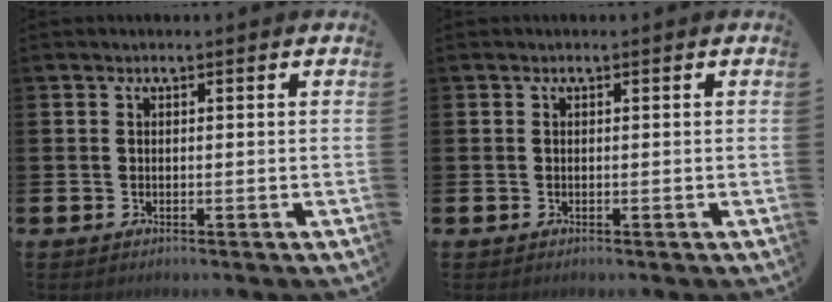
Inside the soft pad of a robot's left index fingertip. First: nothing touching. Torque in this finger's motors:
{"motor_torque": [0.00, 0.00, 0.00, 0.01]}